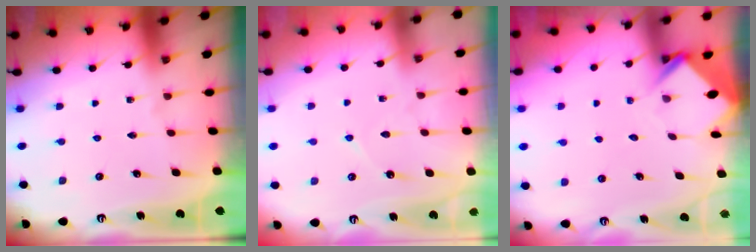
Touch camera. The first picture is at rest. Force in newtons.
{"total": 4.5, "press": 4.4, "slide": 0.5}
{"total": 3.8, "press": 3.8, "slide": 0.3}